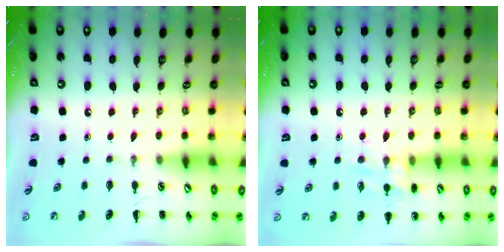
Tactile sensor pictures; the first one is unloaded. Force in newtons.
{"total": 11.3, "press": 11.2, "slide": 1.6}